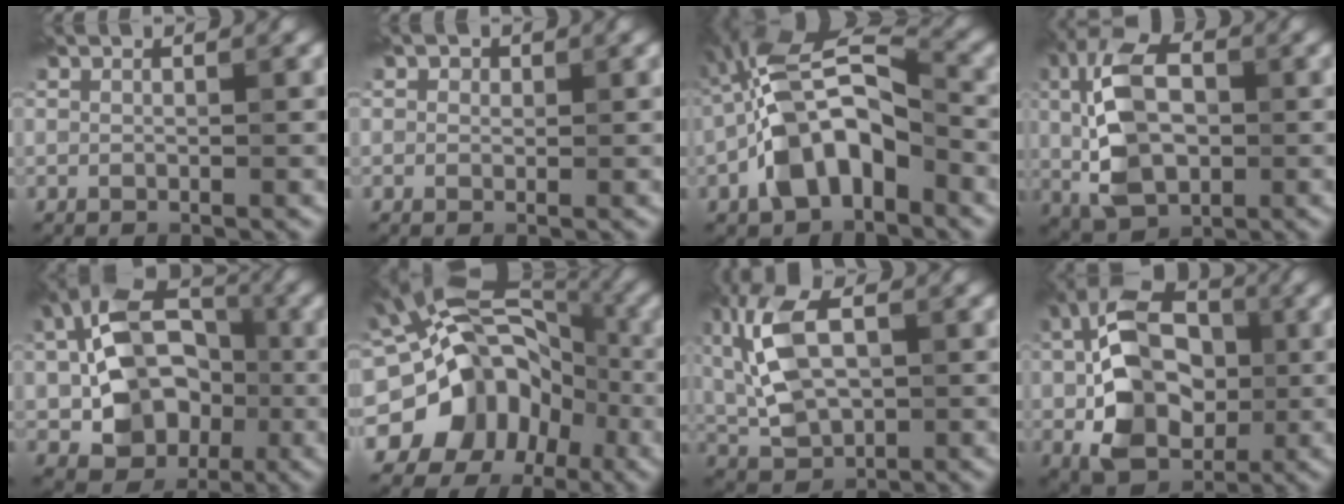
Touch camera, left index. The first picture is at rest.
{"total": 0.7, "force": [0.3, 0.6, 0.0], "torque": [0.000, 0.000, -0.001]}
{"total": 9.1, "force": [-3.3, 4.7, 7.0], "torque": [-0.139, 0.023, -0.071]}
{"total": 9.4, "force": [0.4, 5.8, 7.4], "torque": [-0.164, 0.013, 0.003]}
{"total": 12.0, "force": [-0.9, 8.9, 8.0], "torque": [-0.108, 0.010, -0.025]}
{"total": 15.3, "force": [-5.4, 12.4, 7.1], "torque": [-0.092, 0.000, -0.112]}
{"total": 8.1, "force": [1.2, 4.6, 6.7], "torque": [-0.154, 0.012, 0.020]}
{"total": 11.5, "force": [-0.3, 7.9, 8.4], "torque": [-0.166, 0.007, -0.016]}